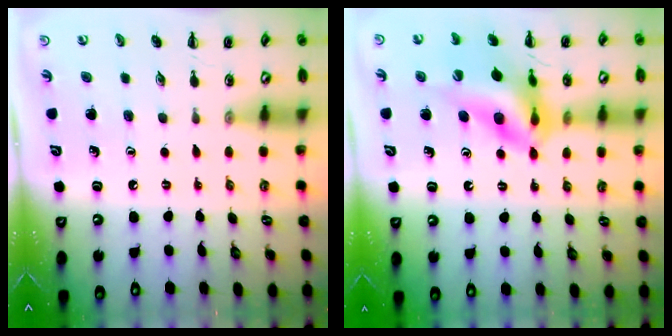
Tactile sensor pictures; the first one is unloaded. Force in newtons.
{"total": 13.4, "press": 12.8, "slide": 4.0}